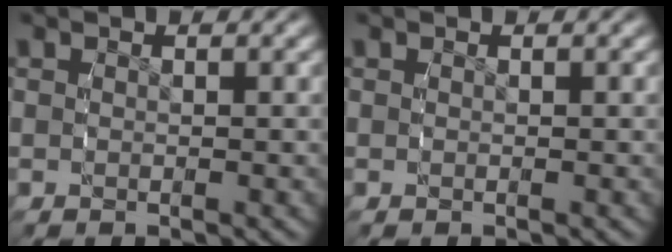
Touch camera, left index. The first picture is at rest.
{"total": 0.0}